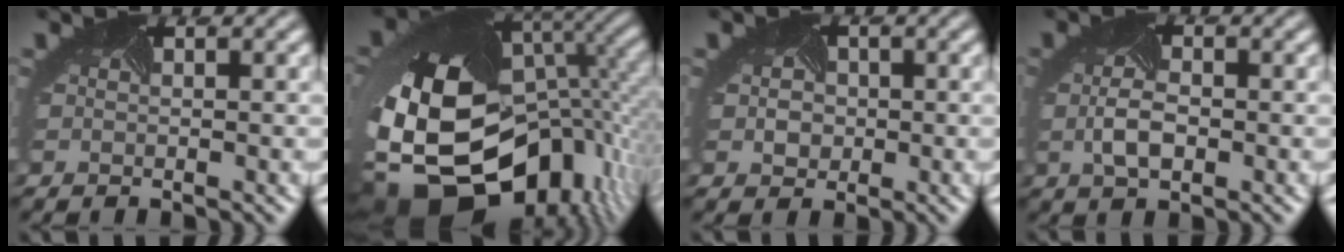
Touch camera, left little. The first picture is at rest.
{"total": 18.6, "force": [-4.5, 13.2, 12.3], "torque": [-0.230, -0.051, -0.046]}
{"total": 1.9, "force": [0.0, 1.9, 0.4], "torque": [-0.008, 0.001, -0.003]}
{"total": 2.4, "force": [-0.5, 1.3, 1.9], "torque": [-0.060, -0.003, -0.009]}